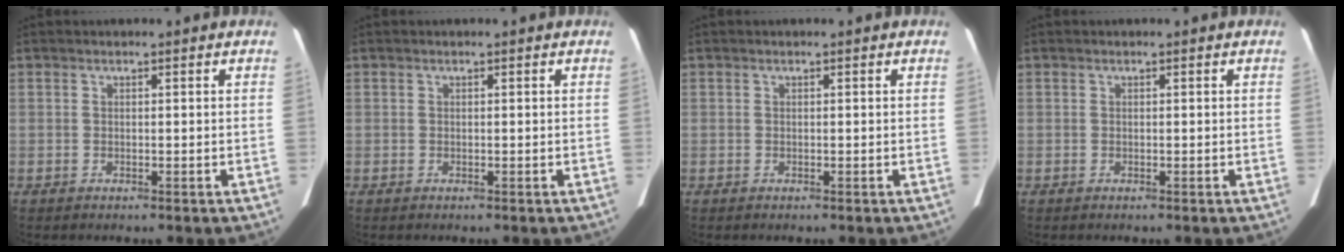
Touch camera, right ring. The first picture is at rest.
{"total": 0.0}
{"total": 0.0}
{"total": 0.0}